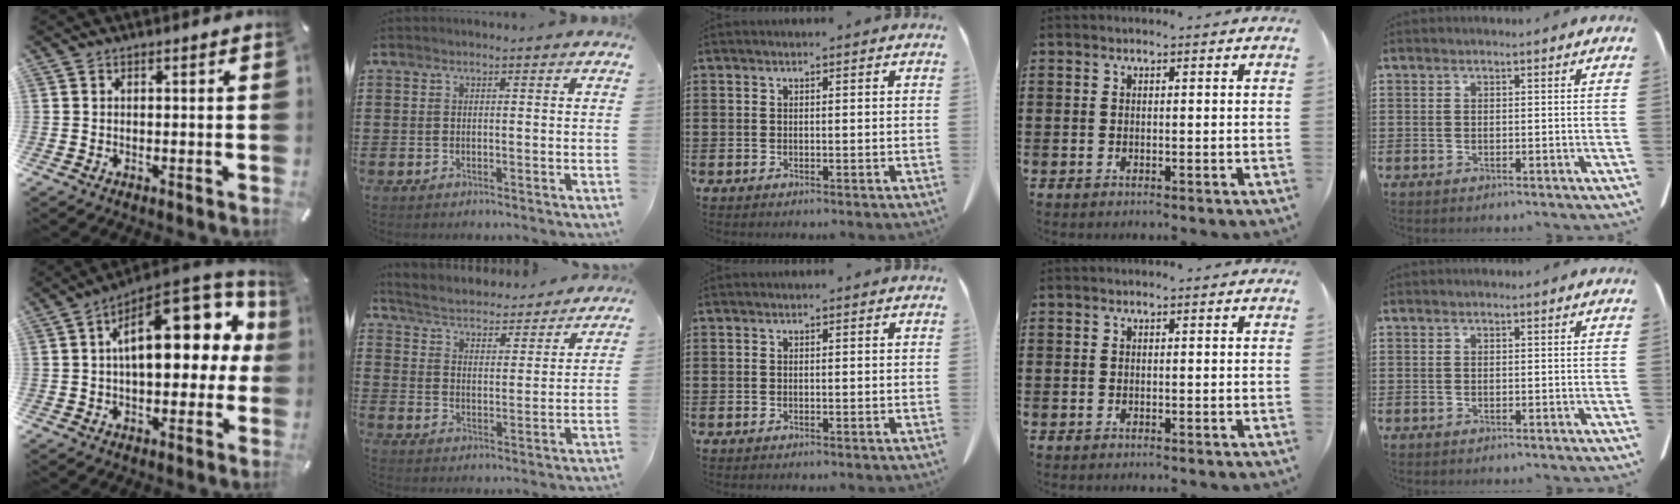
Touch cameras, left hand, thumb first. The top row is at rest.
{"thumb": {"total": 20.8, "force": [5.4, 10.7, 17.0], "torque": [-0.237, -0.029, 0.089]}, "index": {"total": 3.6, "force": [3.6, -0.1, 0.2], "torque": [-0.027, -0.032, 0.053]}}